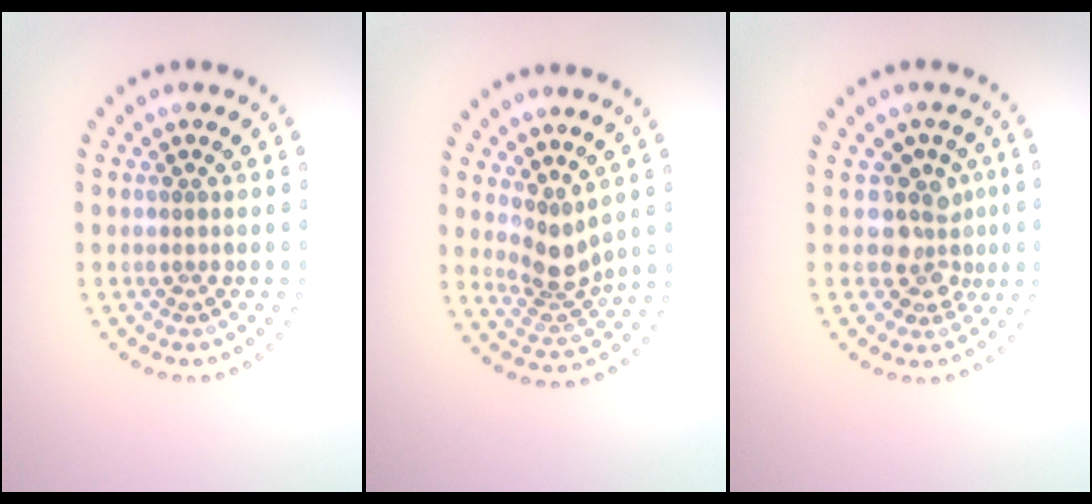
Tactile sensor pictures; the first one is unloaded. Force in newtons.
{"total": 2.8, "press": 2.0, "slide": 2.0}
{"total": 3.5, "press": 2.9, "slide": 2.1}